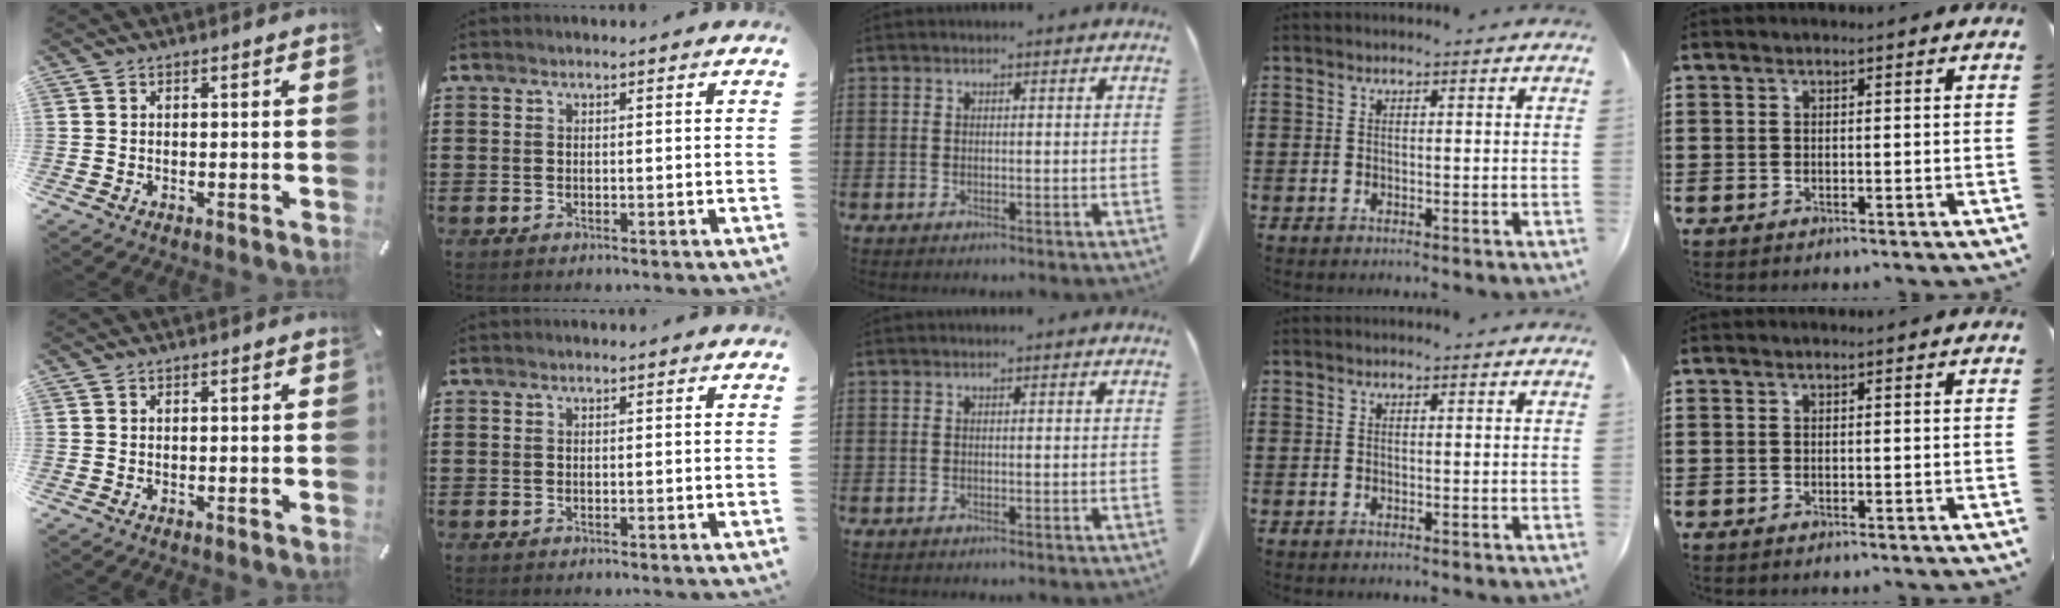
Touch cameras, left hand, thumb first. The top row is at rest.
{}